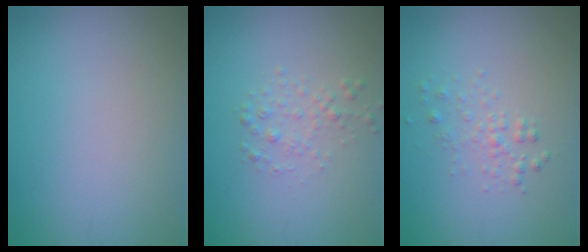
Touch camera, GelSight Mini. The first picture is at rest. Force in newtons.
{"total": 1.4, "press": 1.4, "slide": 0.1}
{"total": 1.3, "press": 1.3, "slide": 0.1}